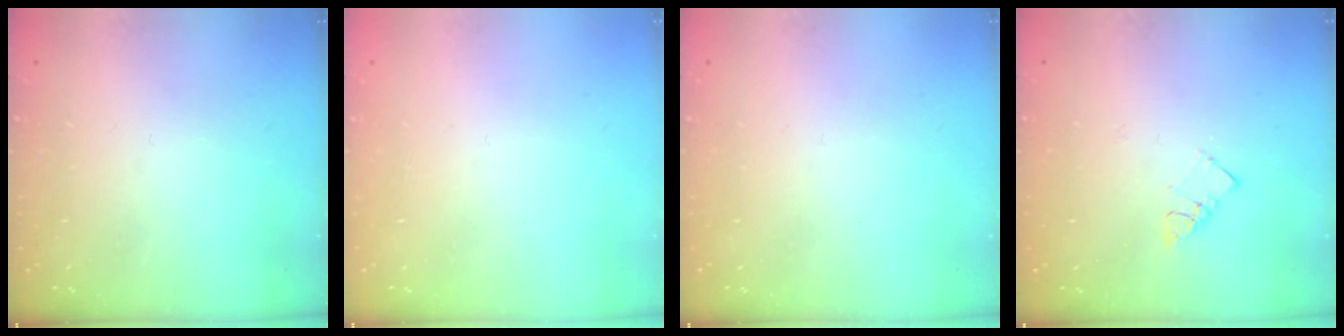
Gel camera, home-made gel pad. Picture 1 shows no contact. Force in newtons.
{"total": 1.8, "press": 1.7, "slide": 0.1}
{"total": 1.8, "press": 1.8, "slide": 0.2}
{"total": 3.6, "press": 3.6, "slide": 0.3}